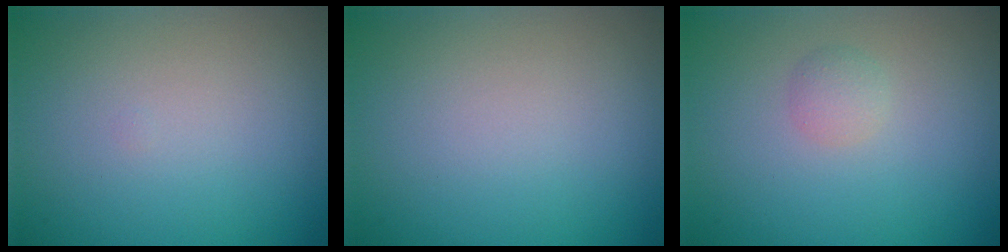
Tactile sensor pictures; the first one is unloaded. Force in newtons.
{"total": 0.0}
{"total": 1.1, "press": 1.1, "slide": 0.1}